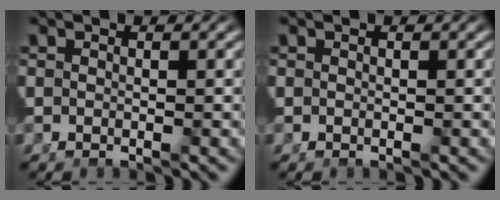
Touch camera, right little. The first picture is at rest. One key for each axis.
{"total": 0.0}